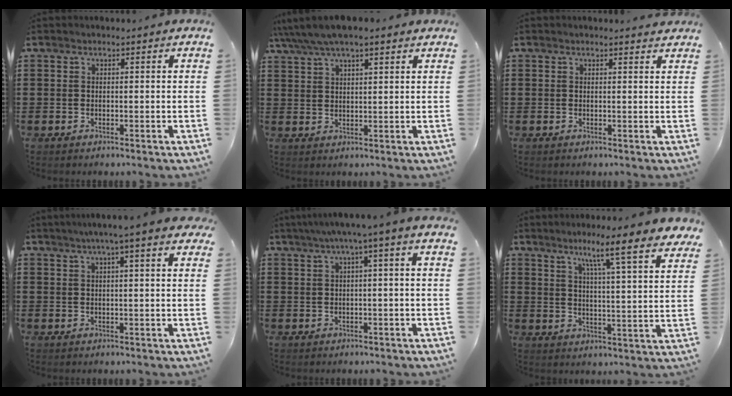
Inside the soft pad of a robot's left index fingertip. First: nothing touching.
{"total": 4.5, "force": [3.6, 1.0, 2.5], "torque": [-0.058, -0.004, 0.064]}
{"total": 0.8, "force": [0.8, 0.0, 0.3], "torque": [-0.007, 0.000, 0.015]}
{"total": 4.8, "force": [2.8, 0.1, 3.9], "torque": [-0.081, 0.005, 0.048]}
{"total": 3.0, "force": [0.4, -0.4, 3.0], "torque": [-0.055, -0.004, 0.002]}
{"total": 8.2, "force": [6.3, -0.6, 5.2], "torque": [-0.100, -0.046, 0.093]}